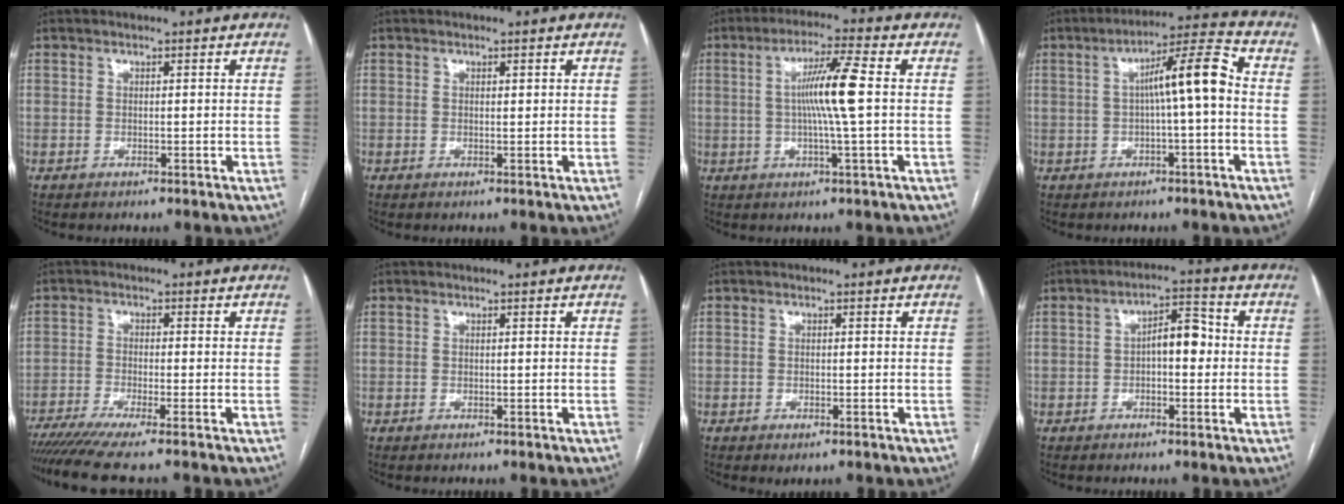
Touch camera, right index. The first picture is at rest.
{"total": 0.5, "force": [0.3, 0.2, 0.4], "torque": [-0.007, -0.001, 0.004]}
{"total": 8.3, "force": [0.5, -0.7, 8.3], "torque": [-0.149, 0.003, 0.007]}
{"total": 8.7, "force": [0.1, 0.4, 8.6], "torque": [-0.136, 0.027, -0.001]}
{"total": 9.9, "force": [-8.2, -0.8, 5.6], "torque": [-0.084, -0.020, -0.134]}
{"total": 0.0}
{"total": 1.0, "force": [-0.6, 0.5, 0.7], "torque": [-0.010, -0.001, -0.003]}
{"total": 5.7, "force": [-0.1, 2.4, 5.2], "torque": [-0.081, 0.026, -0.006]}